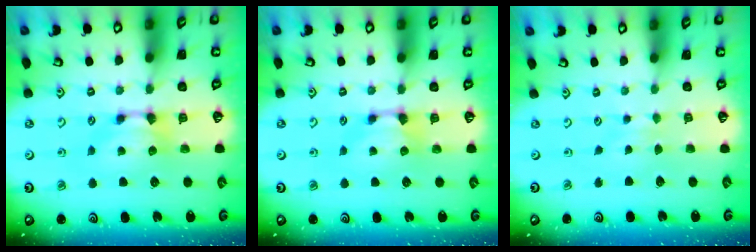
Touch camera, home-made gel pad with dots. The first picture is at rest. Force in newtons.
{"total": 0.0}
{"total": 2.3, "press": 2.3, "slide": 0.3}